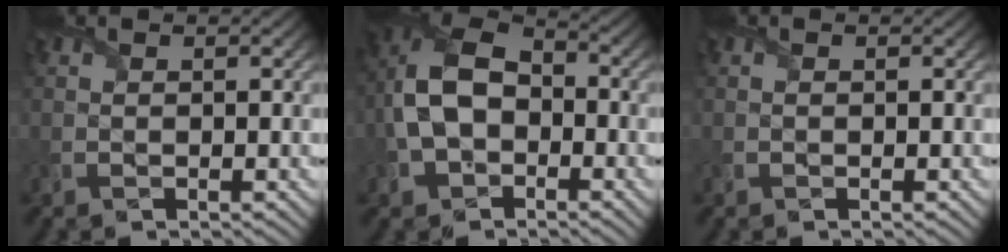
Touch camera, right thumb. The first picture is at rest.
{"total": 11.2, "force": [-1.8, 7.6, 8.0], "torque": [-0.191, -0.001, -0.045]}
{"total": 0.0}